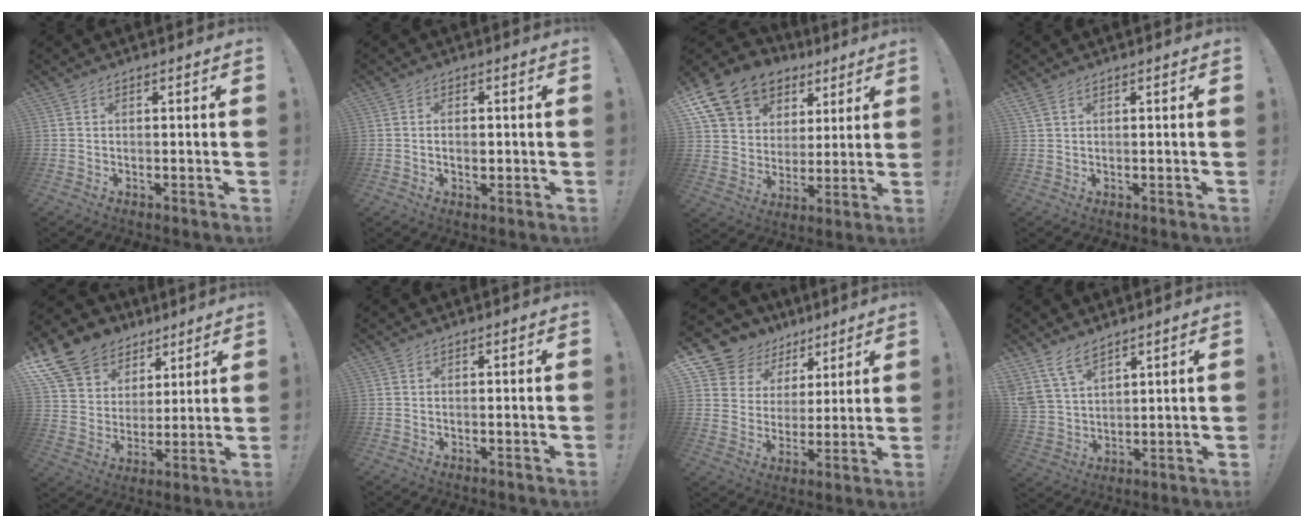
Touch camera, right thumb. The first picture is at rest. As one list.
[{"total": 2.6, "force": [-0.3, 1.7, 1.9], "torque": [-0.027, 0.002, -0.008]}, {"total": 16.7, "force": [9.8, 11.7, 6.6], "torque": [-0.117, -0.053, 0.198]}, {"total": 2.0, "force": [1.2, 0.8, 1.4], "torque": [-0.030, 0.002, 0.023]}, {"total": 14.4, "force": [9.0, 10.3, 4.6], "torque": [-0.087, -0.060, 0.184]}, {"total": 0.0}, {"total": 10.7, "force": [7.0, 7.9, 1.9], "torque": [-0.038, -0.055, 0.141]}, {"total": 9.2, "force": [7.3, 4.5, 3.2], "torque": [-0.081, -0.038, 0.150]}]